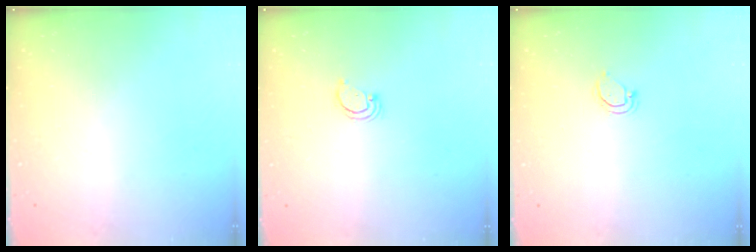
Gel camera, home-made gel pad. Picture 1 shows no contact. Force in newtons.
{"total": 2.1, "press": 2.1, "slide": 0.2}
{"total": 3.0, "press": 3.0, "slide": 0.2}